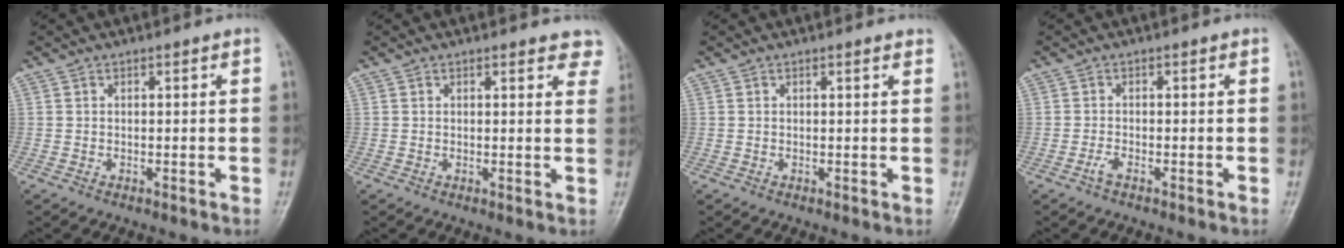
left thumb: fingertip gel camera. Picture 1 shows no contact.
{"total": 4.9, "force": [4.2, 2.0, 1.8], "torque": [0.015, -0.016, 0.031]}
{"total": 1.0, "force": [0.8, 0.3, 0.6], "torque": [-0.005, 0.001, 0.007]}
{"total": 1.3, "force": [-0.8, 0.4, 0.9], "torque": [-0.022, 0.000, -0.020]}